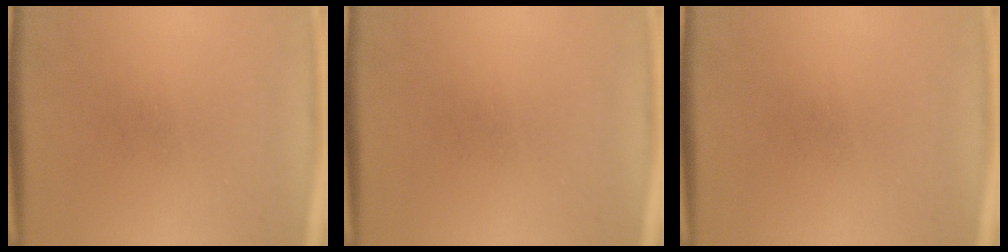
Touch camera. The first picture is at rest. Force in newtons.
{"total": 0.0}
{"total": 0.0}